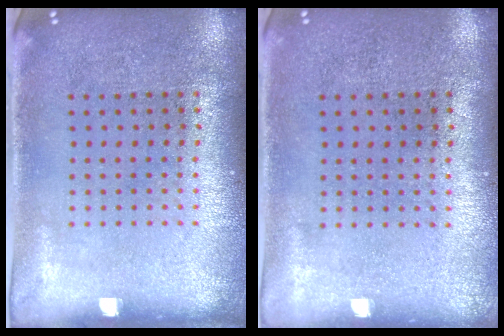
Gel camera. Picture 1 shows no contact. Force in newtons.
{"total": 0.0}